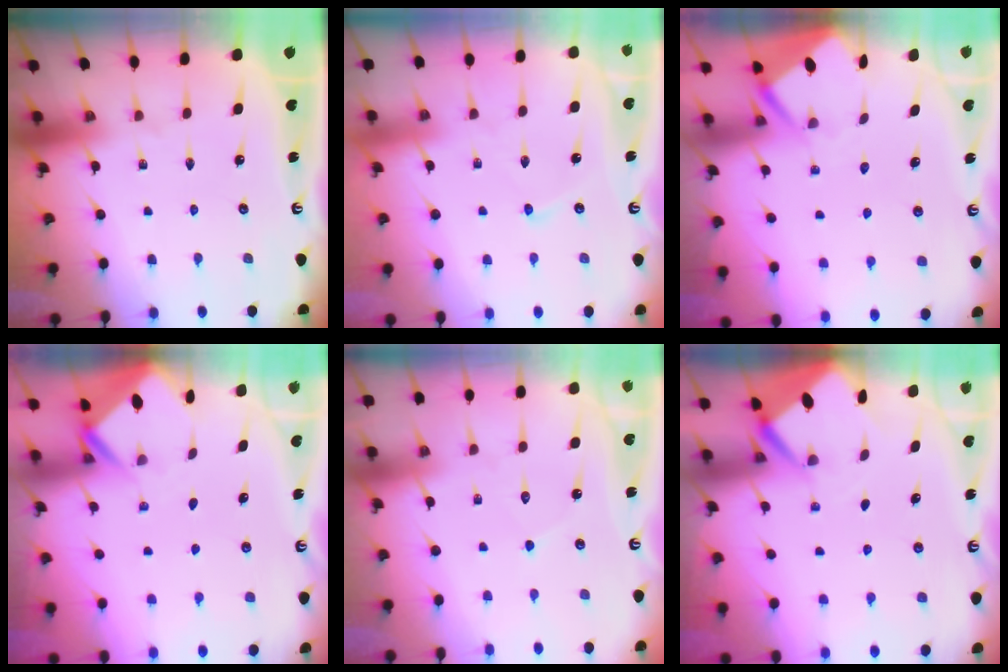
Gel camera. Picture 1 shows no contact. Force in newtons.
{"total": 4.0, "press": 4.0, "slide": 0.3}
{"total": 3.2, "press": 3.2, "slide": 0.3}
{"total": 2.3, "press": 2.3, "slide": 0.2}
{"total": 5.1, "press": 5.1, "slide": 0.4}
{"total": 2.8, "press": 2.8, "slide": 0.2}